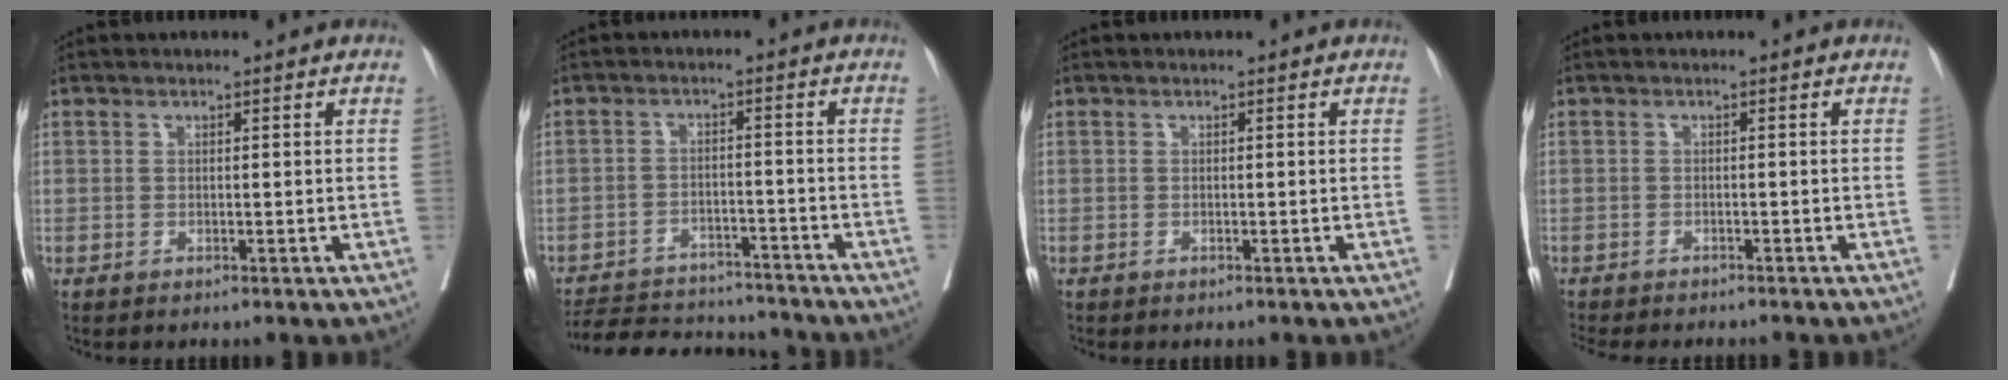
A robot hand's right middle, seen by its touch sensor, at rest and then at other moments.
{"total": 13.4, "force": [-12.6, 3.5, 2.9], "torque": [-0.049, 0.008, -0.178]}
{"total": 0.6, "force": [-0.5, 0.1, 0.2], "torque": [-0.004, -0.002, -0.011]}
{"total": 9.3, "force": [-8.4, 2.0, 3.6], "torque": [-0.054, -0.010, -0.110]}